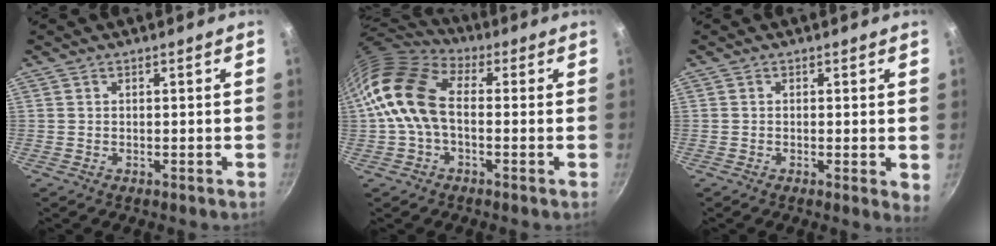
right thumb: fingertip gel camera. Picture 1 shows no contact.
{"total": 13.1, "force": [-0.5, 8.3, 10.2], "torque": [-0.182, 0.035, -0.027]}
{"total": 2.7, "force": [-0.1, 0.8, 2.6], "torque": [-0.031, -0.009, -0.005]}